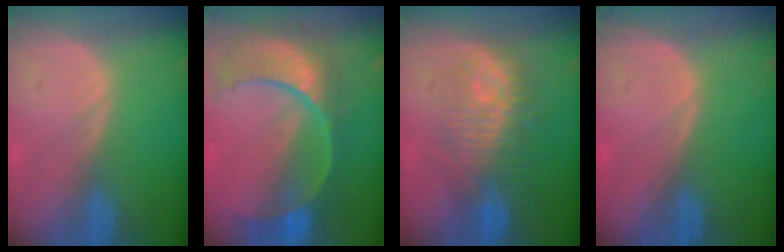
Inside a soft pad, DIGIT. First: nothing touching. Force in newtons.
{"total": 11.2, "press": 9.4, "slide": 6.1}
{"total": 9.1, "press": 8.9, "slide": 2.0}
{"total": 0.0}